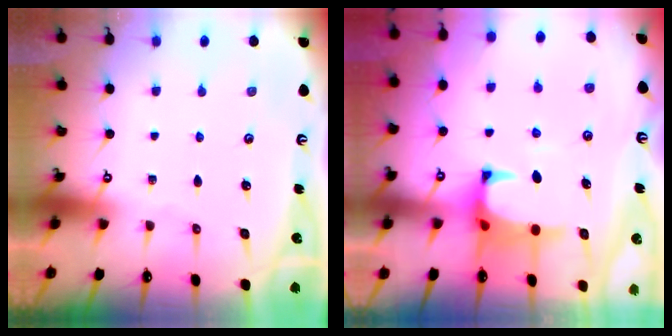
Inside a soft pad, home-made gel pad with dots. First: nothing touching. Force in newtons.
{"total": 1.4, "press": 0.9, "slide": 1.0}